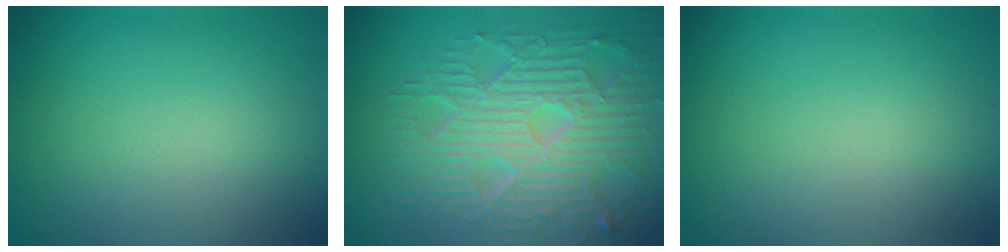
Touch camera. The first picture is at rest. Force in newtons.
{"total": 9.2, "press": 6.5, "slide": 6.5}
{"total": 0.0}